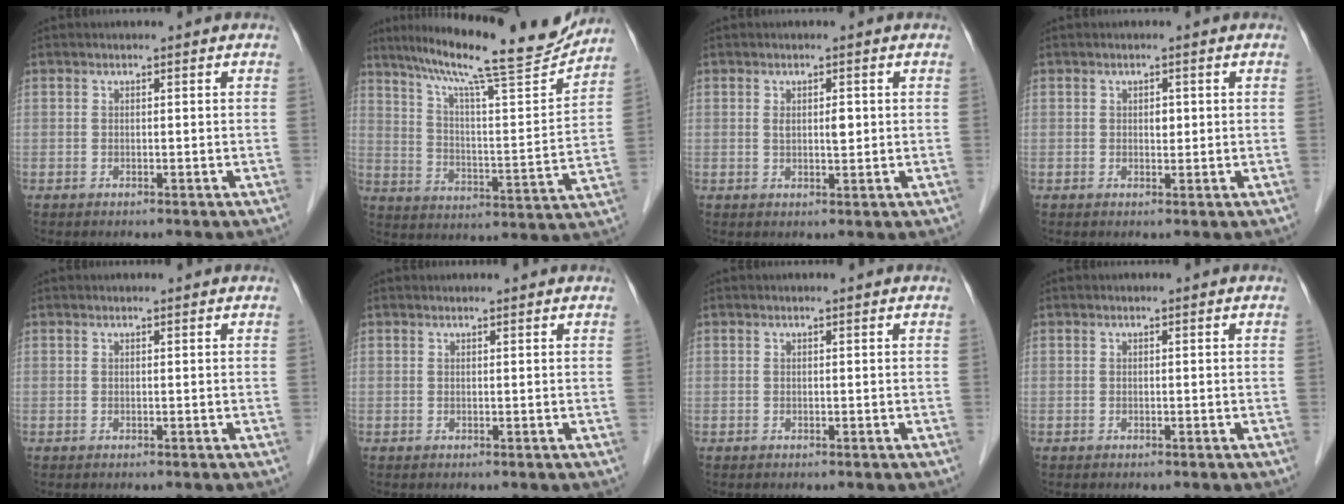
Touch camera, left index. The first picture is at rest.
{"total": 19.8, "force": [17.2, 0.8, 9.8], "torque": [-0.159, -0.011, 0.256]}
{"total": 2.2, "force": [0.4, 0.8, 2.0], "torque": [-0.033, 0.000, 0.008]}
{"total": 1.2, "force": [0.2, 0.7, 0.9], "torque": [-0.011, 0.000, 0.004]}
{"total": 0.6, "force": [0.6, 0.0, 0.1], "torque": [-0.006, 0.005, 0.010]}
{"total": 1.5, "force": [1.5, 0.0, 0.2], "torque": [-0.007, 0.010, 0.020]}
{"total": 0.0}
{"total": 0.0}